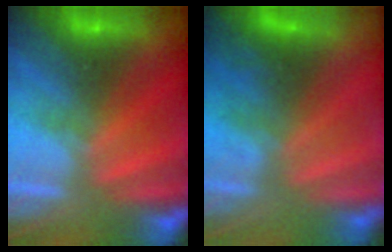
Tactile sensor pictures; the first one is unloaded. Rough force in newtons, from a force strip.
{"total": 3.4}